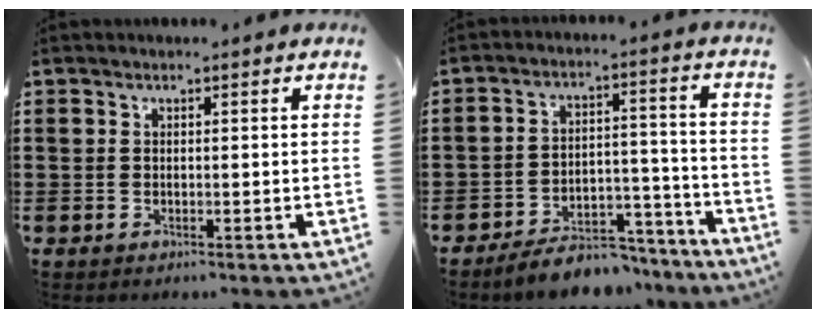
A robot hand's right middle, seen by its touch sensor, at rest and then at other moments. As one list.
[{"total": 7.0, "force": [-6.6, 1.7, 1.8], "torque": [-0.019, 0.024, -0.123]}]